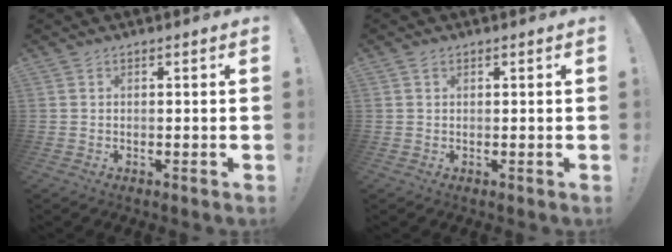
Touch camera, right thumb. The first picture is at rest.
{"total": 0.8, "force": [0.5, 0.5, 0.1], "torque": [0.006, -0.002, 0.009]}